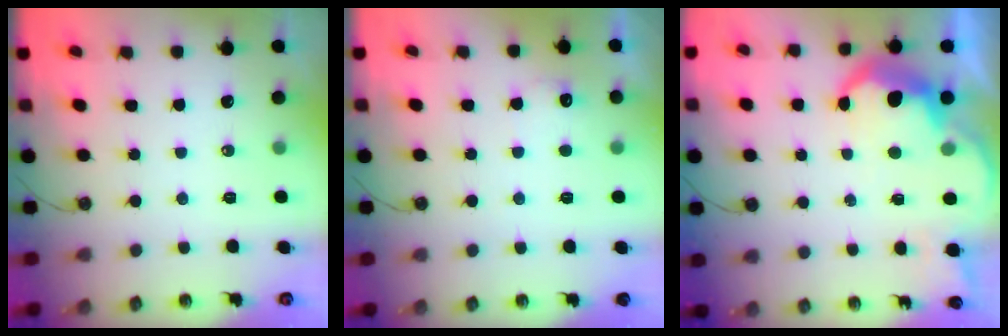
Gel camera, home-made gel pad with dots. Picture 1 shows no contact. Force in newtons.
{"total": 6.0, "press": 6.0, "slide": 0.6}
{"total": 11.3, "press": 11.3, "slide": 0.9}